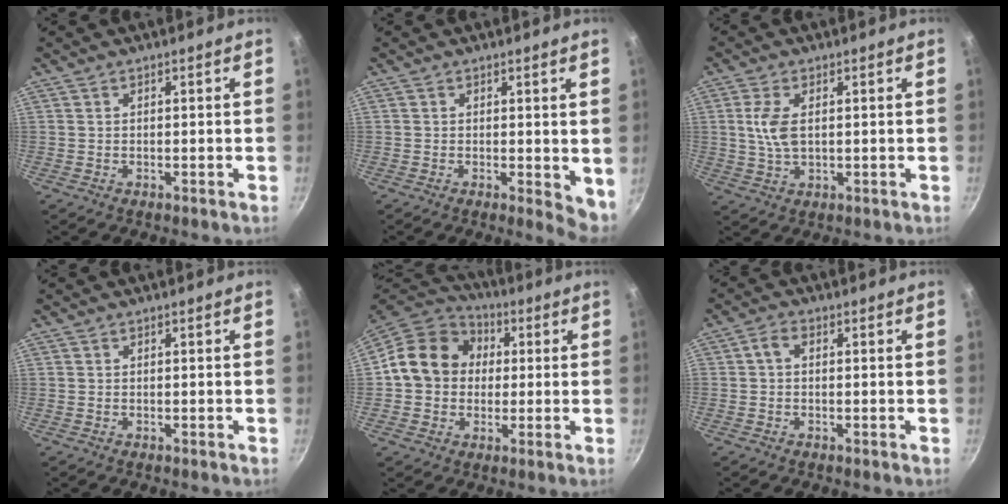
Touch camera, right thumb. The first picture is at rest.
{"total": 4.6, "force": [0.2, 2.2, 4.0], "torque": [-0.043, -0.005, 0.004]}
{"total": 5.8, "force": [1.0, 2.9, 4.9], "torque": [-0.103, -0.002, 0.022]}
{"total": 0.0}
{"total": 14.6, "force": [1.5, 12.6, 7.3], "torque": [-0.097, 0.028, 0.008]}
{"total": 2.5, "force": [0.0, 1.1, 2.3], "torque": [-0.059, 0.009, -0.004]}